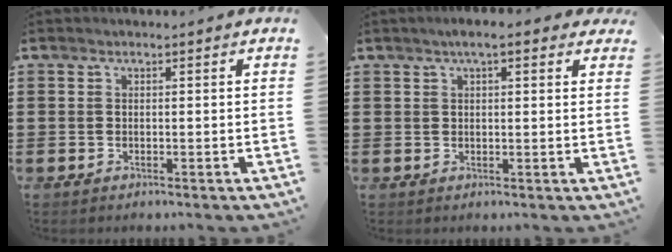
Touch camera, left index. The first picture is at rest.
{"total": 3.3, "force": [1.8, 0.7, 2.6], "torque": [-0.055, 0.006, 0.031]}